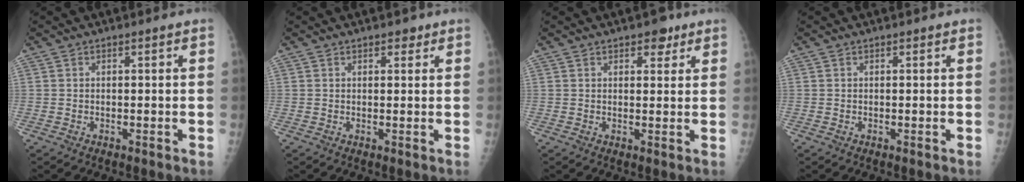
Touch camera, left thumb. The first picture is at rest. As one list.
[{"total": 1.7, "force": [1.2, 0.9, 0.9], "torque": [0.001, -0.004, 0.011]}, {"total": 3.6, "force": [2.2, 2.0, 2.0], "torque": [-0.006, -0.008, 0.027]}, {"total": 0.0}]